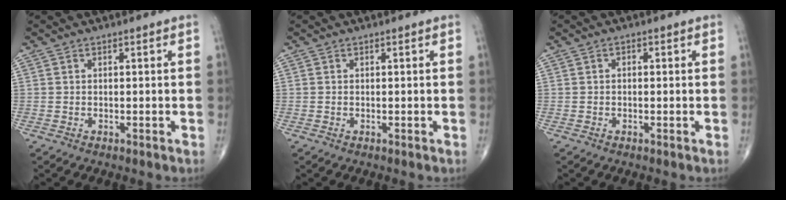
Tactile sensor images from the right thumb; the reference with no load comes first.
{"total": 0.0}
{"total": 0.9, "force": [0.1, 0.6, 0.6], "torque": [-0.002, 0.003, -0.002]}